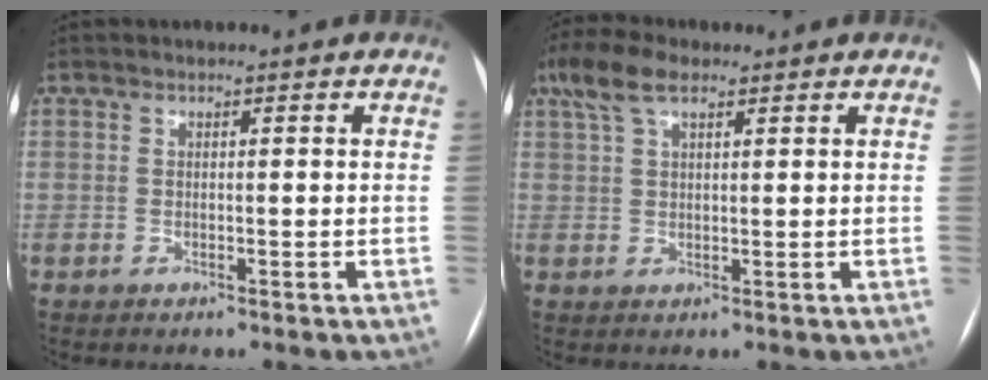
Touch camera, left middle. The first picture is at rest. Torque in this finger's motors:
{"motor_torque": [0.72, -0.79, 0.33, 0.11]}